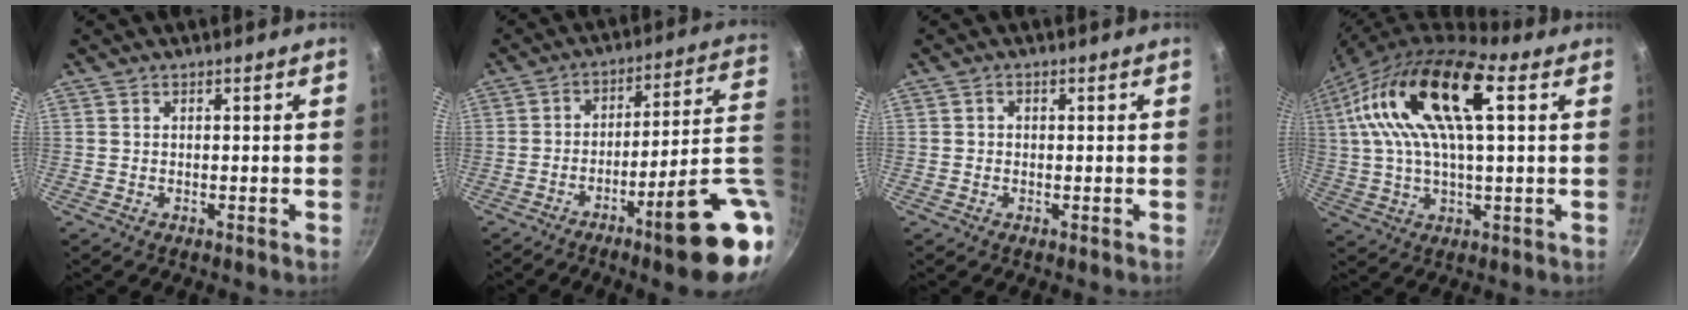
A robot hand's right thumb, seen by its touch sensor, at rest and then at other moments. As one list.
[{"total": 19.1, "force": [-5.6, 3.1, 18.0], "torque": [-0.221, 0.027, -0.079]}, {"total": 0.7, "force": [-0.1, 0.6, 0.3], "torque": [-0.006, 0.004, -0.001]}, {"total": 19.0, "force": [5.8, 7.2, 16.6], "torque": [-0.314, 0.015, 0.093]}]